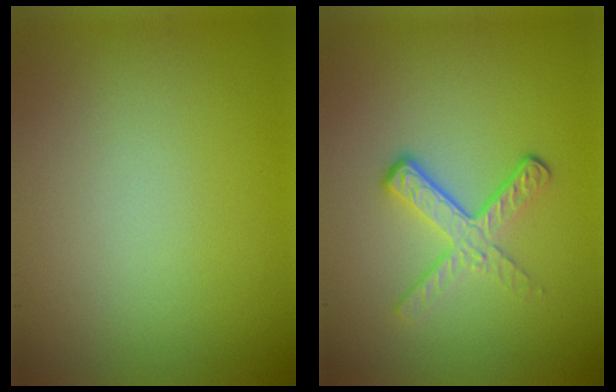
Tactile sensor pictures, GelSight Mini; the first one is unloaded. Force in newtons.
{"total": 3.6, "press": 2.2, "slide": 2.8}